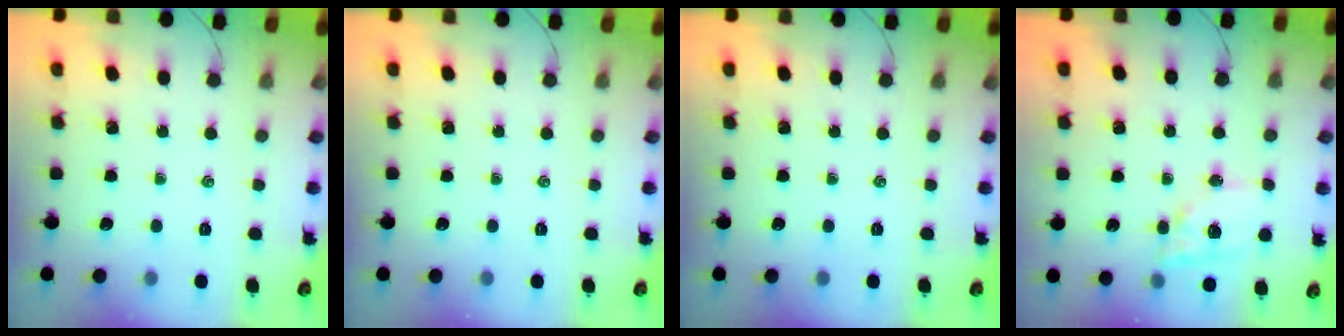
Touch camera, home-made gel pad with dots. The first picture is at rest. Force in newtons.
{"total": 0.0}
{"total": 0.0}
{"total": 13.4, "press": 13.1, "slide": 2.6}